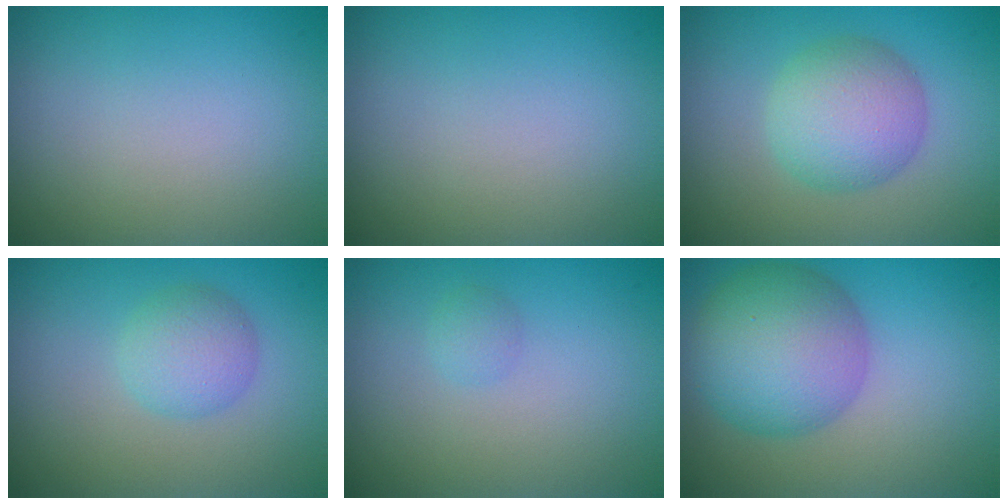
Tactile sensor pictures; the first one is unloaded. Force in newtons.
{"total": 0.0}
{"total": 4.8, "press": 4.8, "slide": 0.1}
{"total": 2.7, "press": 2.7, "slide": 0.1}
{"total": 0.8, "press": 0.8, "slide": 0.0}
{"total": 7.6, "press": 7.6, "slide": 0.1}